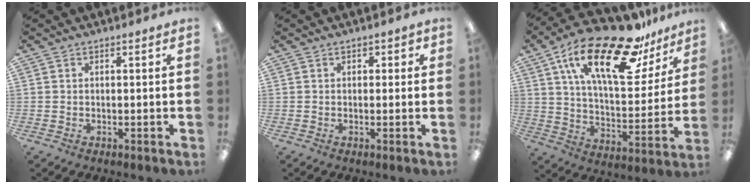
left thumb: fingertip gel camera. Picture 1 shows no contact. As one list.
[{"total": 1.6, "force": [0.4, 1.4, 0.5], "torque": [-0.001, 0.001, 0.005]}, {"total": 26.5, "force": [16.0, 10.5, 18.3], "torque": [-0.292, -0.084, 0.267]}]